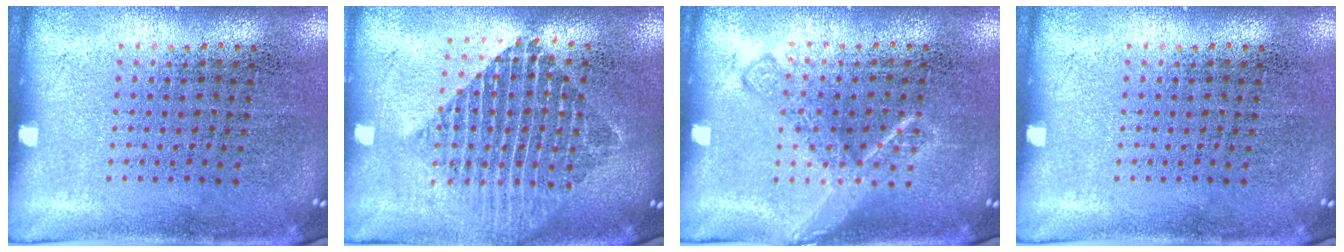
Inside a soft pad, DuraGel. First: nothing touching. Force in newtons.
{"total": 2.0, "press": 1.6, "slide": 1.2}
{"total": 2.4, "press": 2.4, "slide": 0.4}
{"total": 0.0}